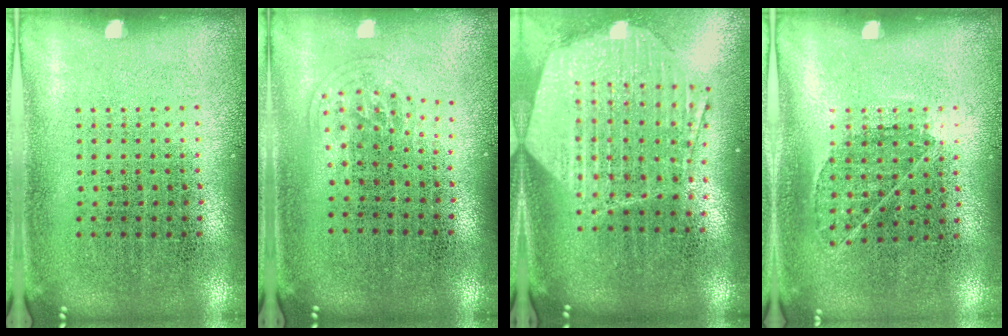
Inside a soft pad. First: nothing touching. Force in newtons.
{"total": 1.0, "press": 0.7, "slide": 0.8}
{"total": 2.5, "press": 2.1, "slide": 1.4}
{"total": 0.8, "press": 0.7, "slide": 0.5}